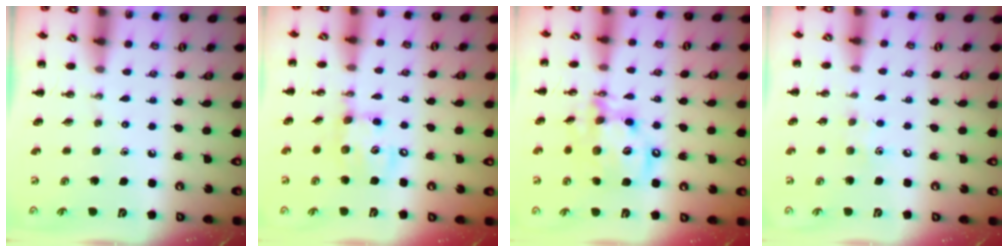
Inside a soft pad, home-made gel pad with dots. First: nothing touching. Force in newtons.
{"total": 10.9, "press": 10.7, "slide": 2.0}
{"total": 13.7, "press": 13.3, "slide": 3.5}
{"total": 5.2, "press": 5.1, "slide": 0.9}